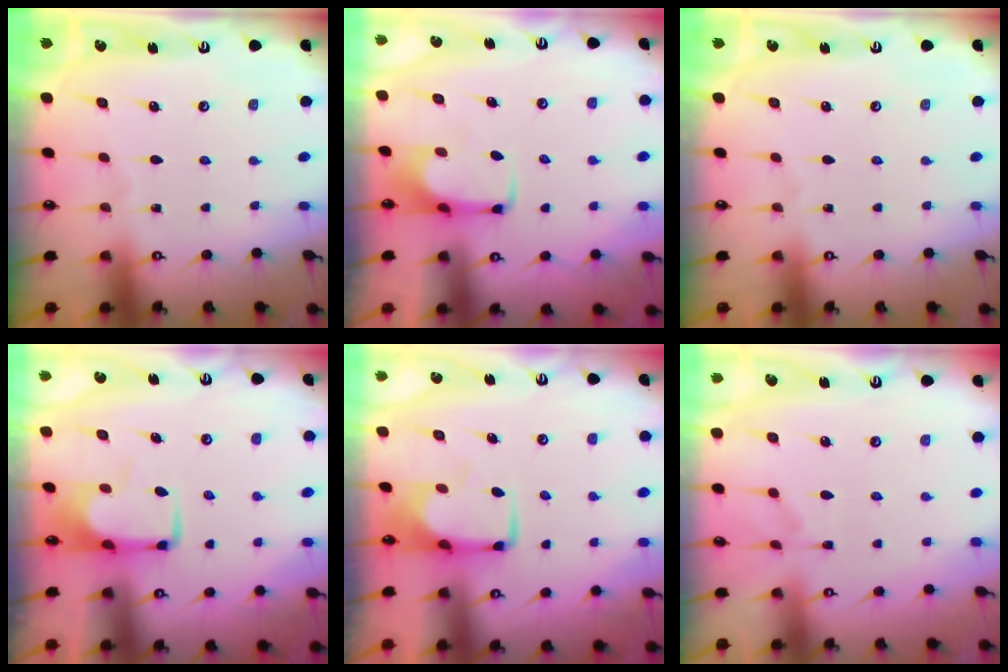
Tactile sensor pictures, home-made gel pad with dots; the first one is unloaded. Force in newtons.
{"total": 1.3, "press": 1.2, "slide": 0.3}
{"total": 0.0}
{"total": 1.9, "press": 1.8, "slide": 0.5}
{"total": 0.5, "press": 0.5, "slide": 0.2}
{"total": 2.1, "press": 1.9, "slide": 1.0}